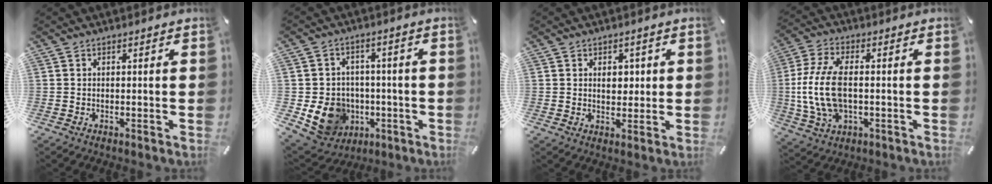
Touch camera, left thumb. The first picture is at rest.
{"total": 12.2, "force": [-2.9, 10.8, 5.0], "torque": [-0.104, 0.017, -0.039]}
{"total": 3.9, "force": [0.8, 3.1, 2.2], "torque": [-0.017, -0.006, 0.005]}
{"total": 13.2, "force": [-0.7, 7.2, 11.1], "torque": [-0.245, -0.009, -0.010]}